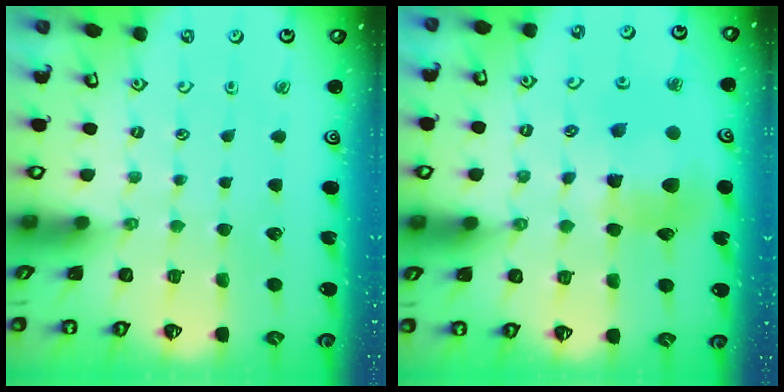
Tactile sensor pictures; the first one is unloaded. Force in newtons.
{"total": 10.2, "press": 10.1, "slide": 1.5}